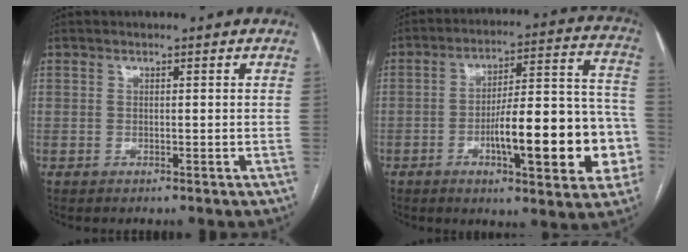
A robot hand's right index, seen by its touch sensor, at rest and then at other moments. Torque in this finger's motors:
{"motor_torque": [1.38, -0.76, 0.73, 0.21]}